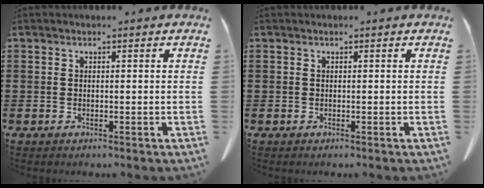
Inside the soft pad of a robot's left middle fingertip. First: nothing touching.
{"total": 0.0}